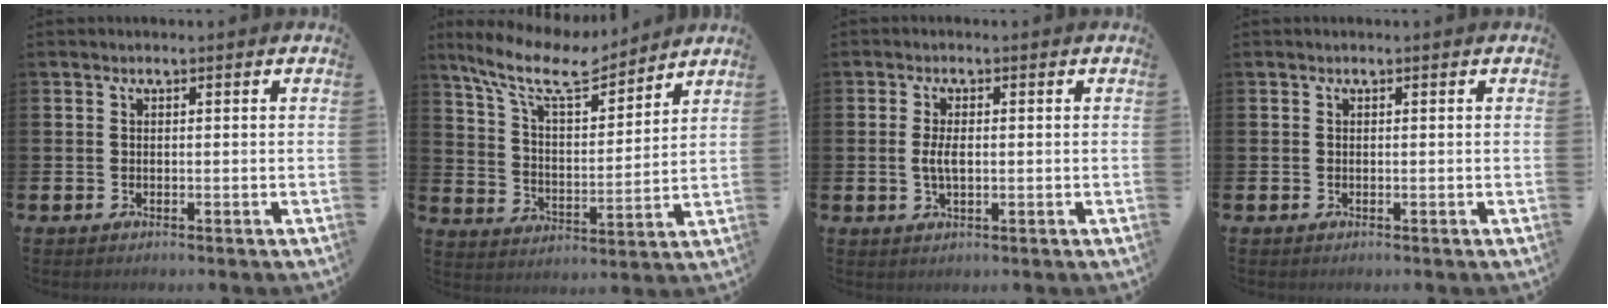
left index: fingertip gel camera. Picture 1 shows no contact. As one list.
[{"total": 11.0, "force": [9.5, 2.9, 4.8], "torque": [-0.122, -0.053, 0.166]}, {"total": 3.0, "force": [0.0, 1.3, 2.7], "torque": [-0.053, -0.002, -0.005]}, {"total": 0.0}]